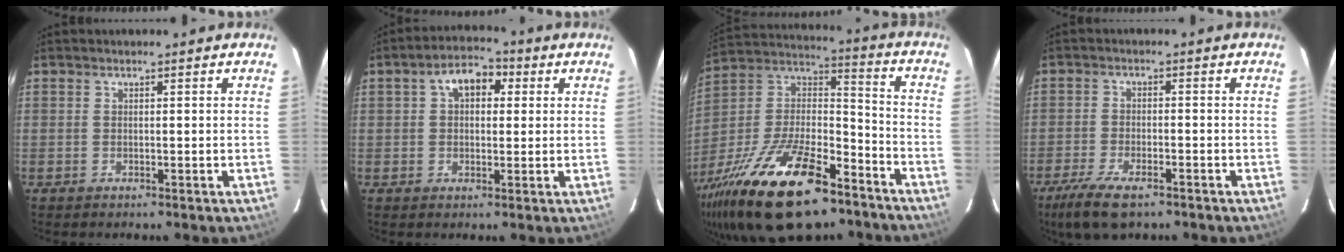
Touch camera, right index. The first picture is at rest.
{"total": 6.9, "force": [2.0, 4.4, 4.9], "torque": [-0.080, 0.031, 0.033]}
{"total": 29.8, "force": [-19.1, 11.8, 19.6], "torque": [-0.384, -0.016, -0.310]}
{"total": 9.1, "force": [-6.4, 3.1, 5.7], "torque": [-0.139, -0.024, -0.117]}